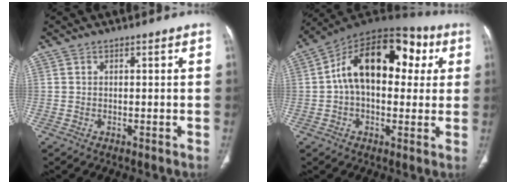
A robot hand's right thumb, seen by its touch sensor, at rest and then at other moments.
{"total": 20.0, "force": [4.0, 12.1, 15.5], "torque": [-0.205, 0.038, 0.049]}